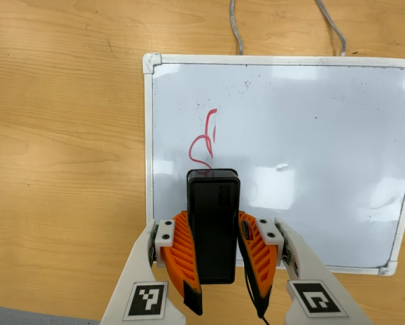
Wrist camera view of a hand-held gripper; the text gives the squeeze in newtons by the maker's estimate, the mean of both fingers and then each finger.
{"total": 8.2, "left": 6.7, "right": 9.7}